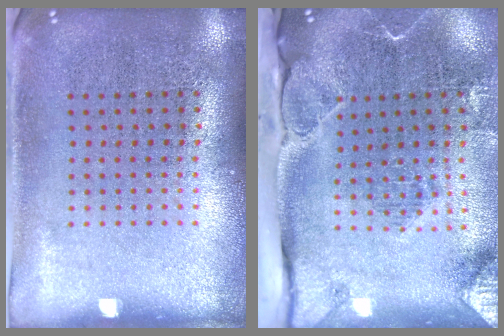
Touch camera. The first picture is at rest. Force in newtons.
{"total": 2.7, "press": 2.2, "slide": 1.6}